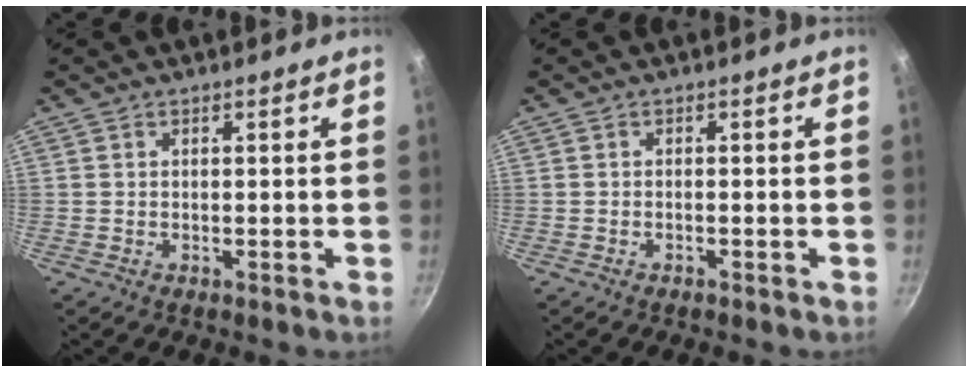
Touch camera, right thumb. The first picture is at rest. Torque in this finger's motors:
{"motor_torque": [-0.12, -0.01, -0.40, 0.02, -0.01]}